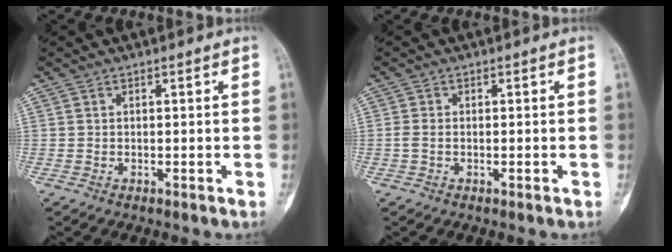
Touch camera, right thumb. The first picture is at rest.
{"total": 1.7, "force": [-0.4, 0.7, 1.4], "torque": [-0.031, 0.000, -0.008]}